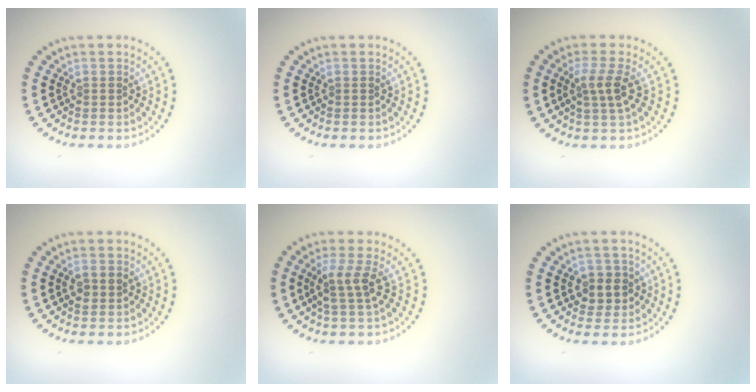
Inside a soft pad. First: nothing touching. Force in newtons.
{"total": 0.0}
{"total": 2.5, "press": 2.1, "slide": 1.4}
{"total": 1.5, "press": 1.4, "slide": 0.3}
{"total": 2.5, "press": 1.9, "slide": 1.6}
{"total": 2.4, "press": 2.3, "slide": 0.8}